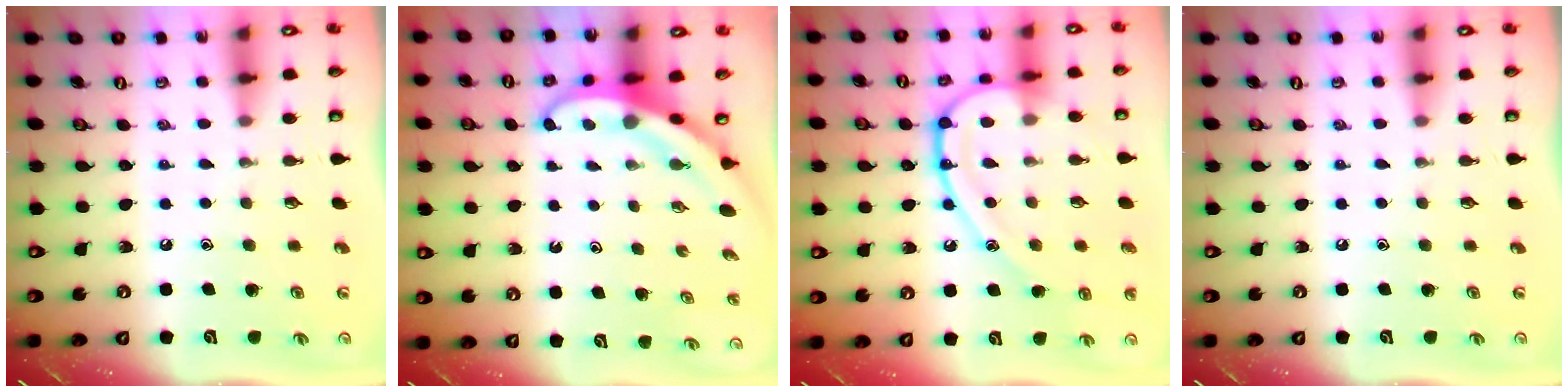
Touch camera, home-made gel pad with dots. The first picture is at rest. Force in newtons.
{"total": 4.7, "press": 4.7, "slide": 0.6}
{"total": 16.0, "press": 16.0, "slide": 1.3}
{"total": 0.0}